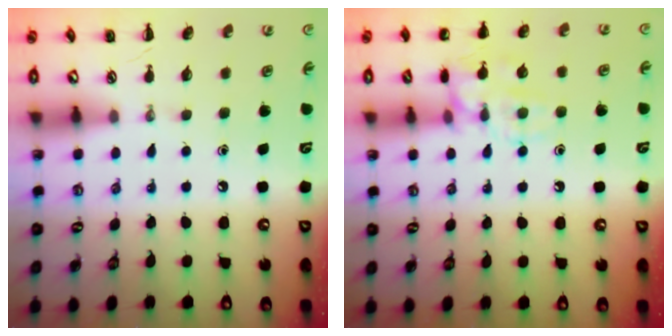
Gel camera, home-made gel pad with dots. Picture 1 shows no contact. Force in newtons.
{"total": 11.4, "press": 11.4, "slide": 0.8}